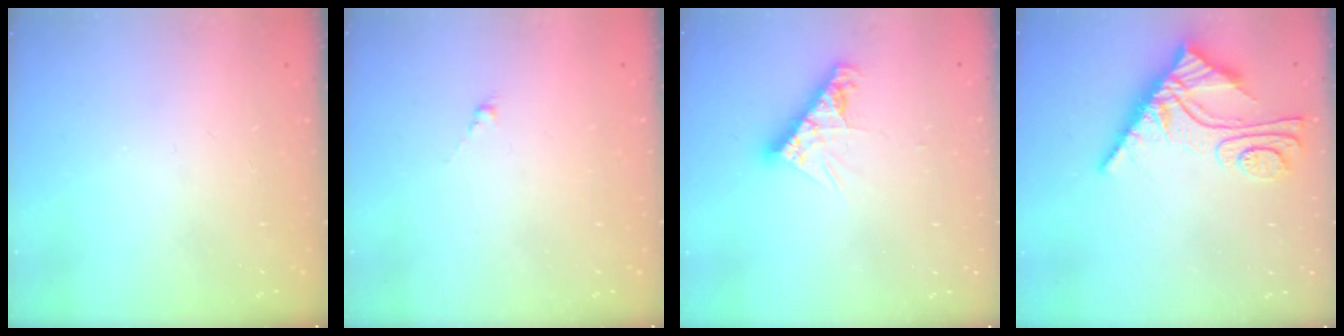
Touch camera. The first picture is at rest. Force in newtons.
{"total": 0.0}
{"total": 9.2, "press": 9.2, "slide": 0.8}
{"total": 9.7, "press": 9.7, "slide": 0.9}